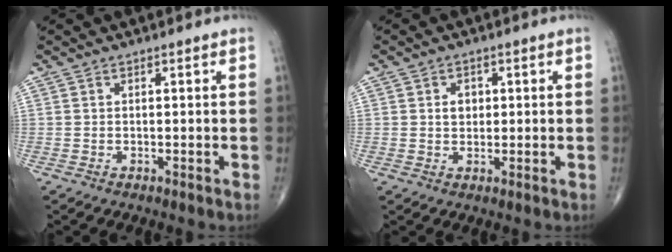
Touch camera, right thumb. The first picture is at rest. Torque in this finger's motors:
{"motor_torque": [0.23, 0.74, 0.42, 0.02, 0.02]}